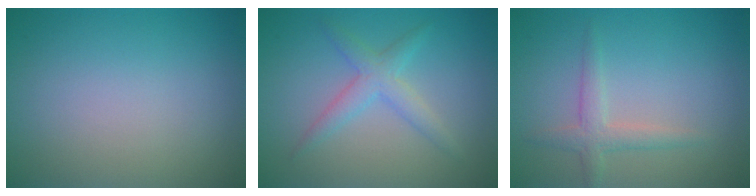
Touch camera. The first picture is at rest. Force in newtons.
{"total": 2.6, "press": 2.6, "slide": 0.0}
{"total": 2.0, "press": 2.0, "slide": 0.1}